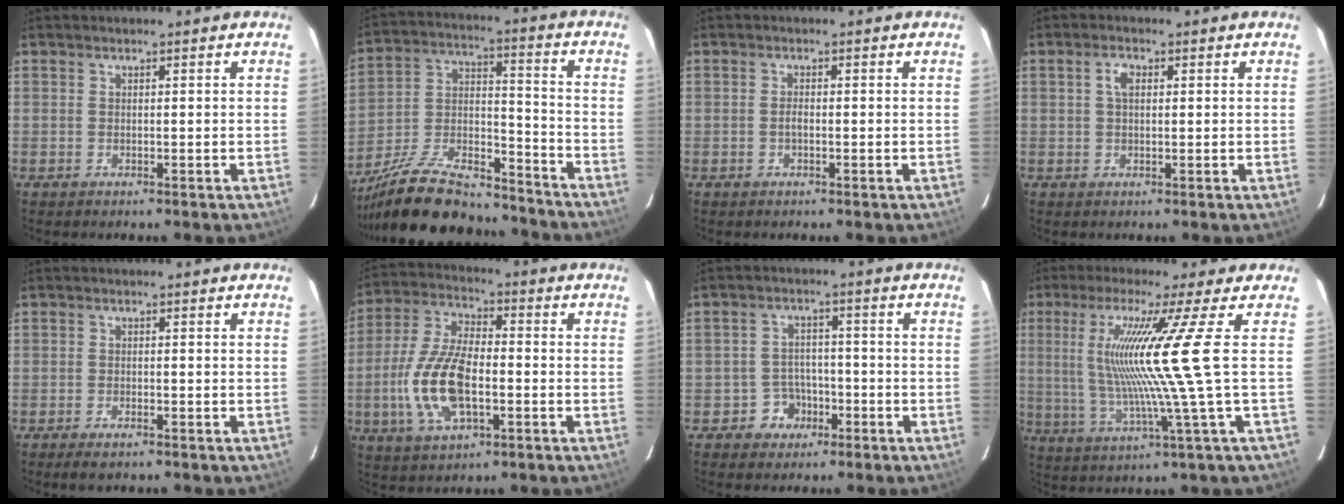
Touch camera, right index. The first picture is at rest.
{"total": 24.9, "force": [-20.0, 8.2, 12.4], "torque": [-0.246, 0.002, -0.315]}
{"total": 1.0, "force": [-0.3, 0.5, 0.8], "torque": [-0.016, 0.002, -0.008]}
{"total": 2.4, "force": [0.6, 1.4, 1.9], "torque": [-0.038, 0.008, 0.011]}
{"total": 2.5, "force": [-2.0, 0.7, 1.4], "torque": [-0.036, -0.005, -0.037]}
{"total": 14.5, "force": [-3.4, 6.6, 12.5], "torque": [-0.270, 0.001, -0.064]}
{"total": 5.2, "force": [-2.8, 4.4, 0.5], "torque": [-0.018, 0.020, -0.040]}
{"total": 14.1, "force": [2.2, -3.1, 13.6], "torque": [-0.241, -0.013, 0.047]}